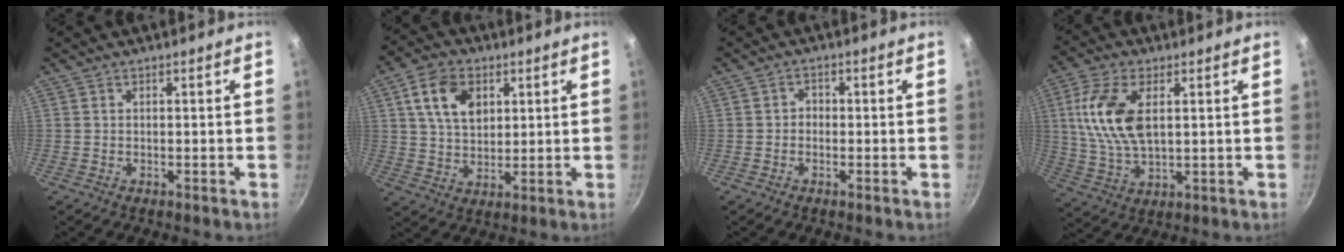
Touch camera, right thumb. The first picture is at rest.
{"total": 10.0, "force": [3.5, 6.8, 6.4], "torque": [-0.093, -0.003, 0.061]}
{"total": 1.7, "force": [-0.5, 1.4, 0.7], "torque": [-0.002, 0.009, -0.014]}
{"total": 12.8, "force": [2.8, 6.6, 10.6], "torque": [-0.208, -0.004, 0.057]}